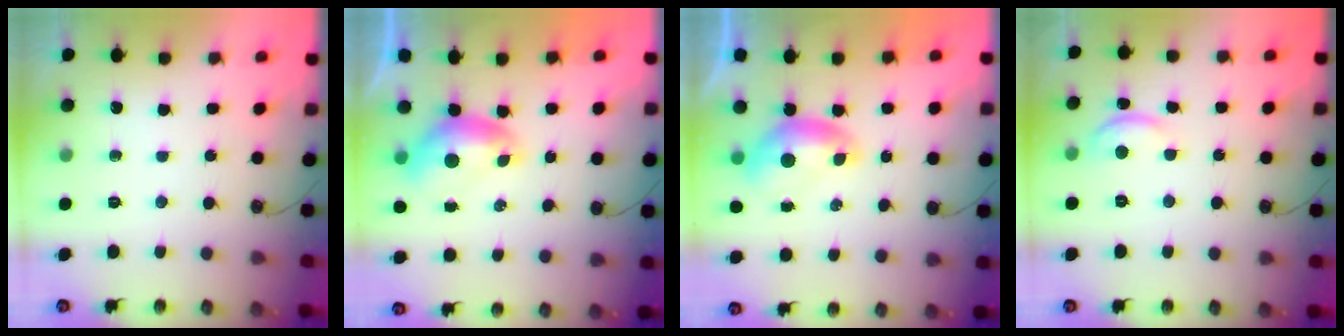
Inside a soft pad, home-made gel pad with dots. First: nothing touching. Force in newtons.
{"total": 0.6, "press": 0.1, "slide": 0.6}
{"total": 0.0}
{"total": 2.1, "press": 2.0, "slide": 0.4}